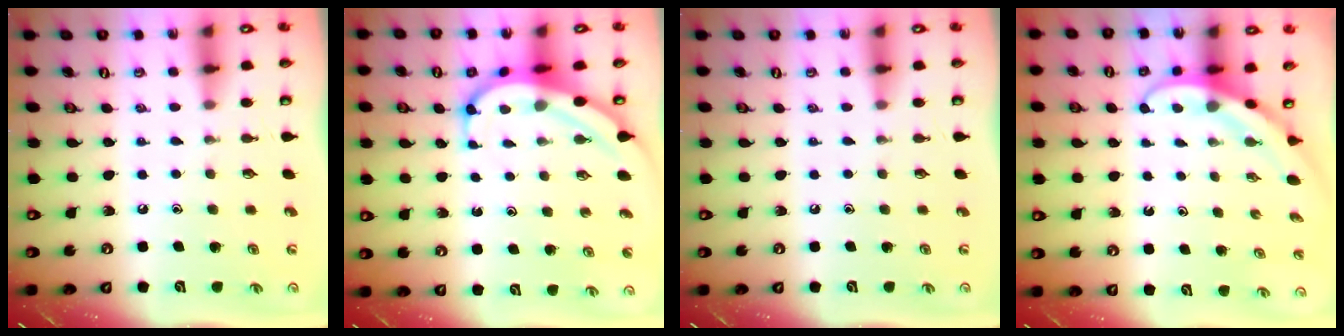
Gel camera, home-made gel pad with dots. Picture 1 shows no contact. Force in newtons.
{"total": 7.2, "press": 7.1, "slide": 0.8}
{"total": 0.0}
{"total": 3.1, "press": 3.1, "slide": 0.1}